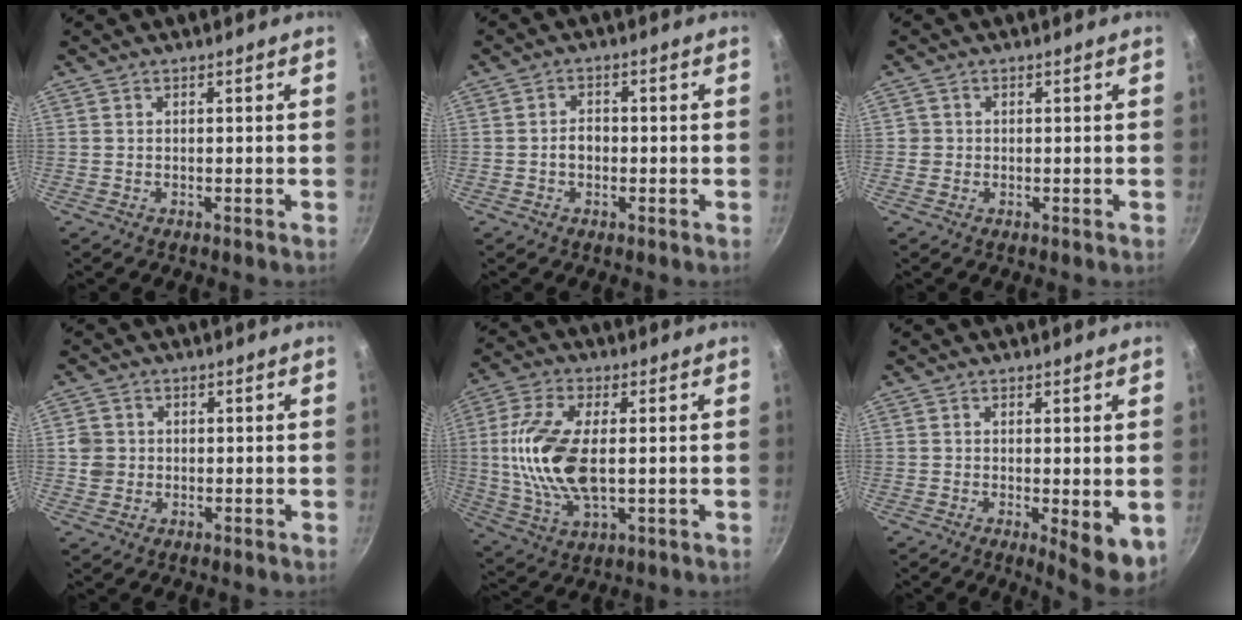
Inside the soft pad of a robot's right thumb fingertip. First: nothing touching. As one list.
[{"total": 2.7, "force": [-0.6, 2.0, 1.8], "torque": [-0.020, 0.011, -0.016]}, {"total": 1.4, "force": [-0.1, 1.4, 0.0], "torque": [0.009, 0.006, -0.004]}, {"total": 3.4, "force": [0.1, 3.2, 1.1], "torque": [-0.005, 0.004, 0.002]}, {"total": 15.7, "force": [0.4, 7.4, 13.8], "torque": [-0.293, -0.007, 0.011]}, {"total": 6.4, "force": [-1.4, 1.8, 6.0], "torque": [-0.081, -0.018, -0.017]}]